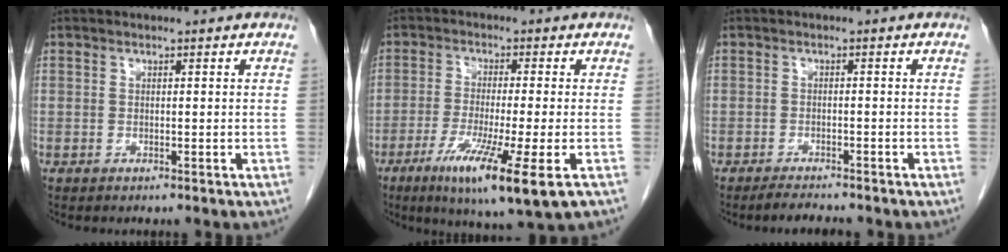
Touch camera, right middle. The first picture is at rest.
{"total": 12.3, "force": [-5.9, -0.1, 10.8], "torque": [-0.190, -0.041, -0.095]}
{"total": 2.6, "force": [-2.5, 0.3, 0.9], "torque": [-0.023, -0.010, -0.040]}